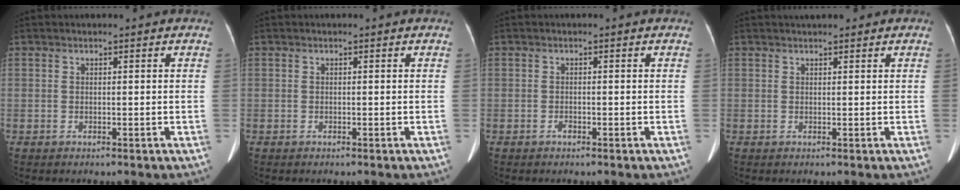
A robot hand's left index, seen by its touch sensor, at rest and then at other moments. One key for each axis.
{"total": 0.0}
{"total": 0.5, "fx": -0.4, "fy": 0.2, "fz": 0.3, "tx": -0.008, "ty": -0.001, "tz": -0.004}
{"total": 2.6, "fx": 2.1, "fy": 0.7, "fz": 1.3, "tx": -0.016, "ty": 0.022, "tz": 0.029}